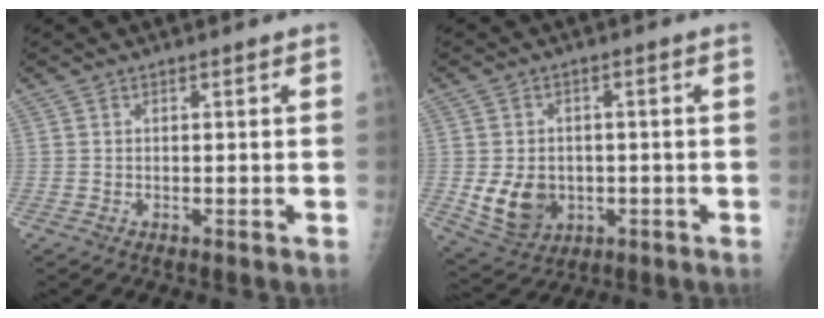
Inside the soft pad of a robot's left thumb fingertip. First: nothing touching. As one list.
[{"total": 8.9, "force": [-1.4, 7.2, 5.1], "torque": [-0.067, 0.000, -0.006]}]